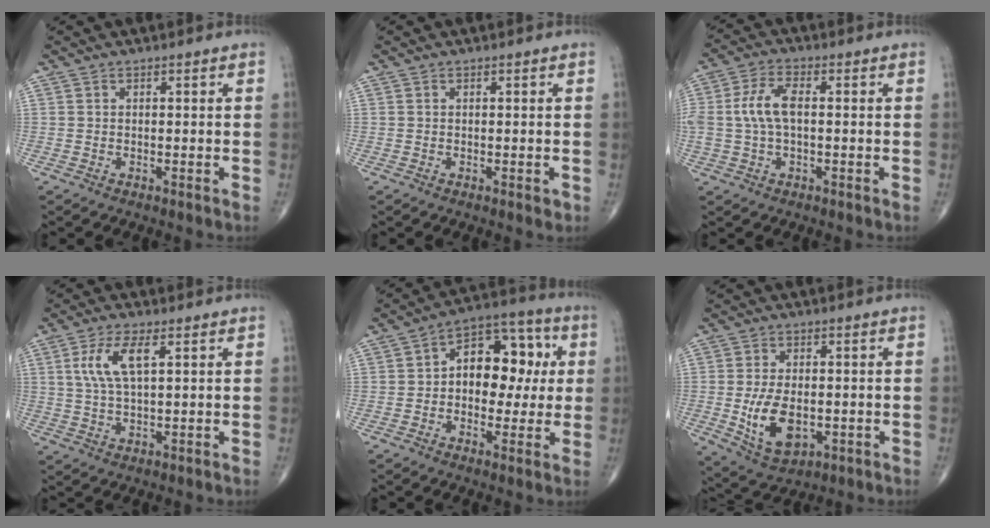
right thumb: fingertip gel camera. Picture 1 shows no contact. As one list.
[{"total": 0.8, "force": [-0.3, 0.4, 0.6], "torque": [-0.004, -0.001, -0.004]}, {"total": 7.1, "force": [0.3, 3.5, 6.2], "torque": [-0.144, 0.019, 0.004]}, {"total": 7.3, "force": [2.3, 2.6, 6.4], "torque": [-0.139, -0.001, 0.050]}, {"total": 14.2, "force": [1.4, 9.3, 10.7], "torque": [-0.101, 0.033, 0.010]}, {"total": 10.0, "force": [-1.6, 5.8, 8.0], "torque": [-0.136, -0.007, -0.013]}]